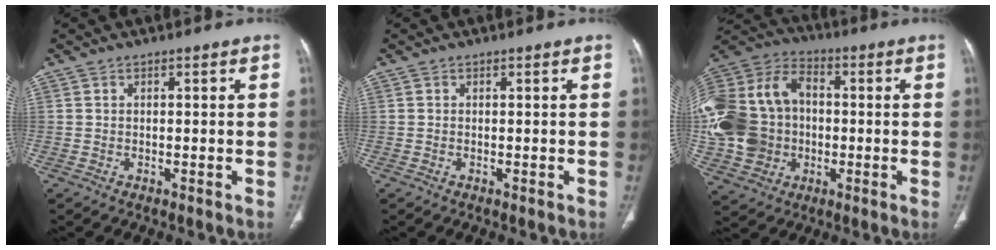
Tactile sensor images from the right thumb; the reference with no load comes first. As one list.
[{"total": 0.0}, {"total": 25.1, "force": [-1.0, 20.1, 15.0], "torque": [-0.339, 0.038, -0.013]}]